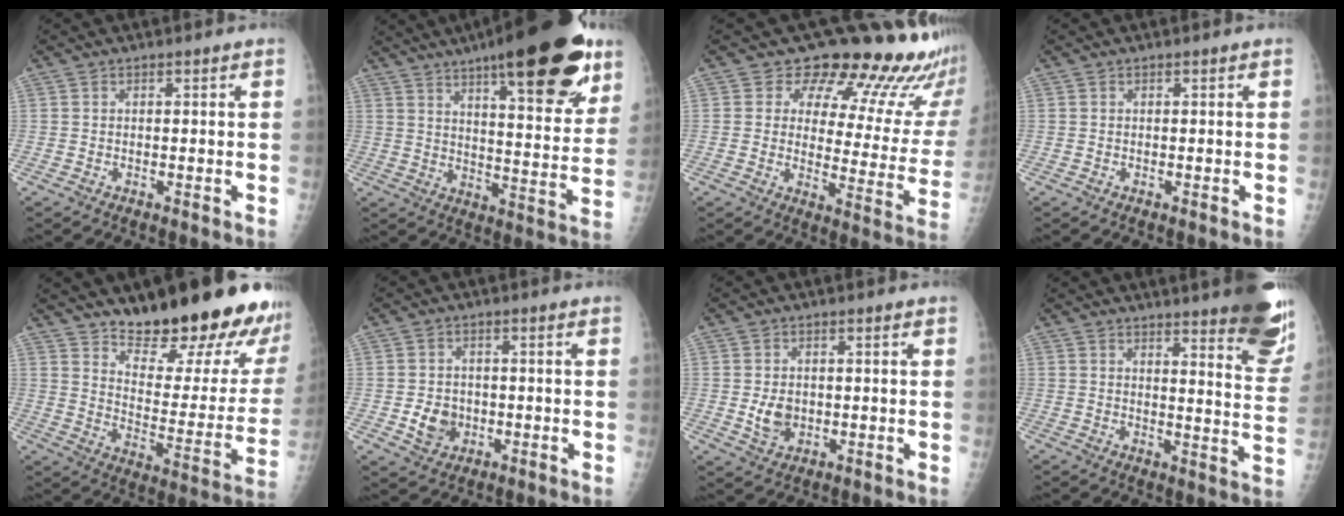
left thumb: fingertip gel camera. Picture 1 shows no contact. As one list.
[{"total": 25.9, "force": [15.5, 7.3, 19.4], "torque": [-0.250, -0.048, 0.225]}, {"total": 20.3, "force": [17.0, 7.5, 8.1], "torque": [-0.049, -0.133, 0.193]}, {"total": 0.0}, {"total": 24.7, "force": [19.8, 6.3, 13.4], "torque": [-0.152, -0.142, 0.277]}, {"total": 5.3, "force": [-1.0, 4.5, 2.6], "torque": [-0.026, 0.005, -0.011]}, {"total": 4.4, "force": [-0.1, 3.5, 2.8], "torque": [-0.035, -0.005, 0.007]}, {"total": 17.4, "force": [12.9, 3.0, 11.3], "torque": [-0.116, -0.091, 0.147]}]